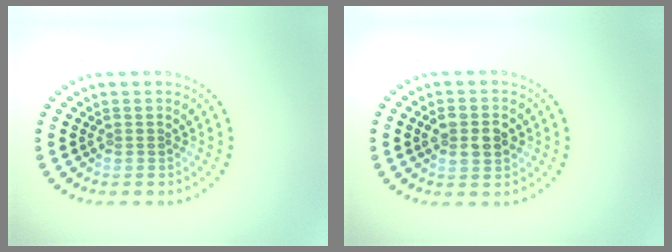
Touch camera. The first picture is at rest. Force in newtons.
{"total": 3.6, "press": 3.6, "slide": 0.2}